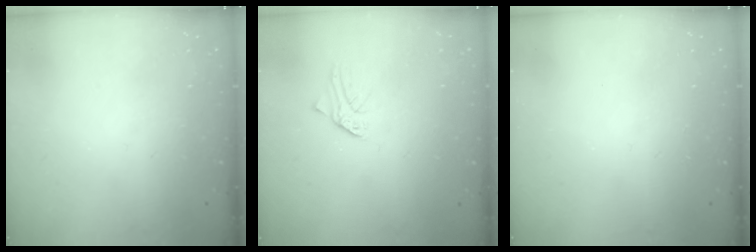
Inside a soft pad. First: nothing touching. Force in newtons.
{"total": 0.7, "press": 0.7, "slide": 0.1}
{"total": 0.0}